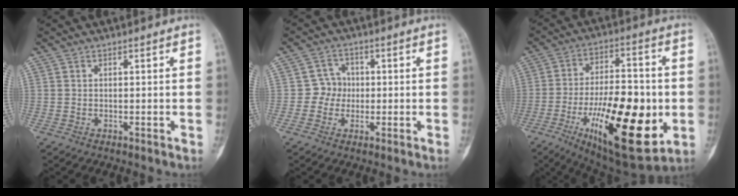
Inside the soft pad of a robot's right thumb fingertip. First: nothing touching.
{"total": 4.0, "force": [-0.3, 3.9, 0.9], "torque": [0.017, 0.012, -0.014]}
{"total": 26.2, "force": [-6.6, 10.3, 23.2], "torque": [-0.373, -0.001, -0.087]}